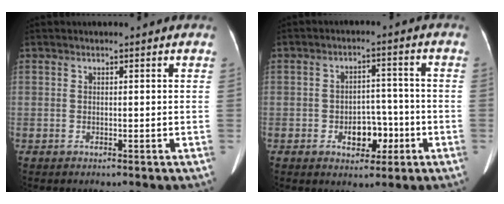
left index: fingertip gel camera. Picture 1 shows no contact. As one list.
[{"total": 5.7, "force": [-2.2, 3.7, 3.8], "torque": [-0.056, 0.015, -0.028]}]